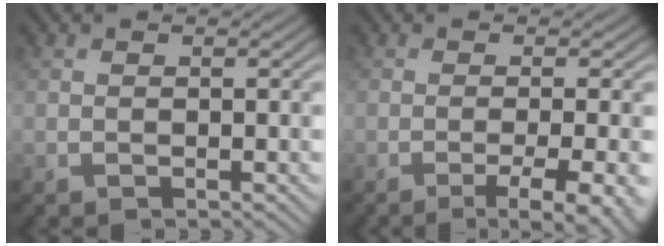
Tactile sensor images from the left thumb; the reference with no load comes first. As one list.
[{"total": 6.3, "force": [-2.9, 1.1, 5.5], "torque": [-0.075, 0.003, -0.038]}]